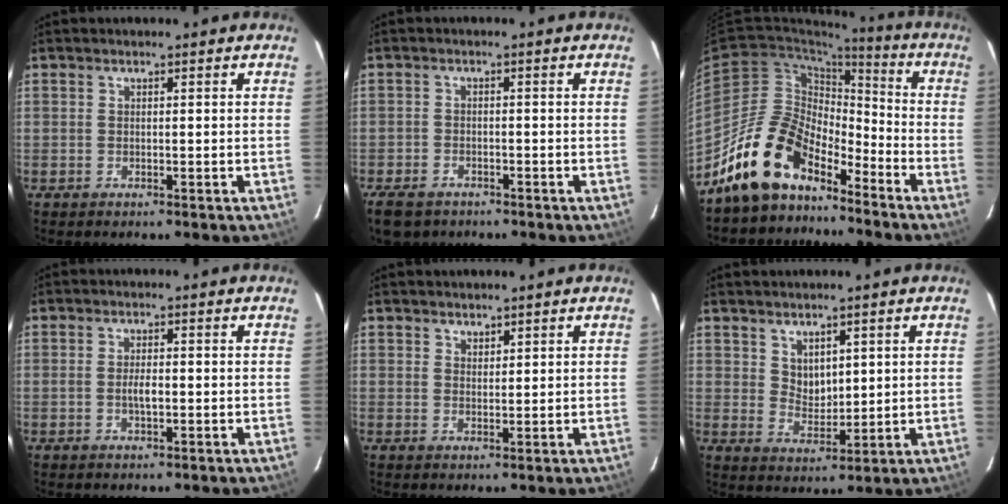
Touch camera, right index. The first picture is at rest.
{"total": 7.9, "force": [-5.5, 4.7, 3.3], "torque": [-0.095, -0.012, -0.095]}
{"total": 15.1, "force": [-12.0, 6.8, 6.3], "torque": [-0.122, 0.022, -0.218]}
{"total": 2.3, "force": [-0.3, 0.8, 2.1], "torque": [-0.040, 0.001, -0.005]}
{"total": 1.7, "force": [1.4, 0.9, 0.2], "torque": [0.000, 0.001, 0.025]}
{"total": 4.7, "force": [2.6, 3.1, 2.3], "torque": [-0.031, 0.000, 0.055]}